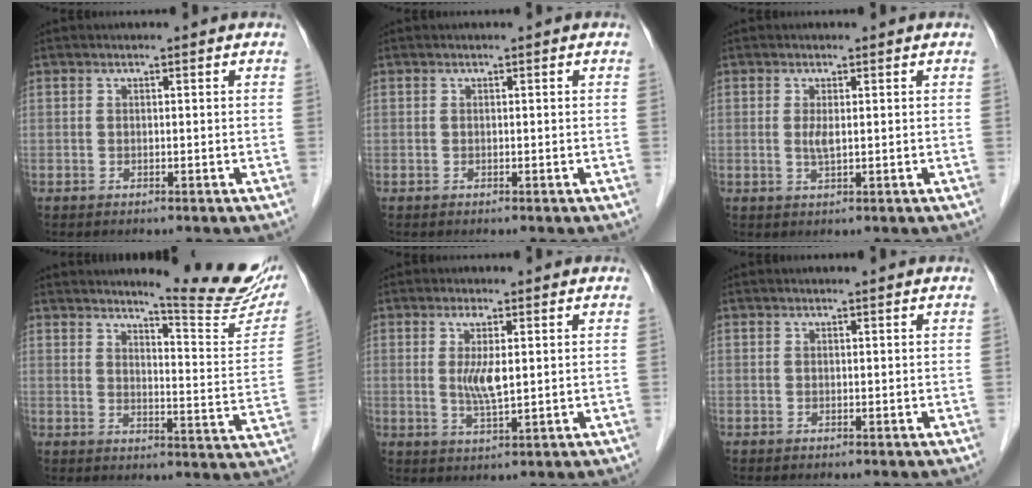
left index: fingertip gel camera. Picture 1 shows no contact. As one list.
[{"total": 0.0}, {"total": 1.8, "force": [0.2, 0.3, 1.7], "torque": [-0.040, -0.003, 0.005]}, {"total": 14.5, "force": [12.9, 0.4, 6.7], "torque": [-0.083, -0.066, 0.151]}, {"total": 4.5, "force": [0.7, 0.6, 4.4], "torque": [-0.090, -0.007, 0.017]}, {"total": 0.6, "force": [0.6, 0.0, 0.1], "torque": [-0.007, 0.000, 0.007]}]